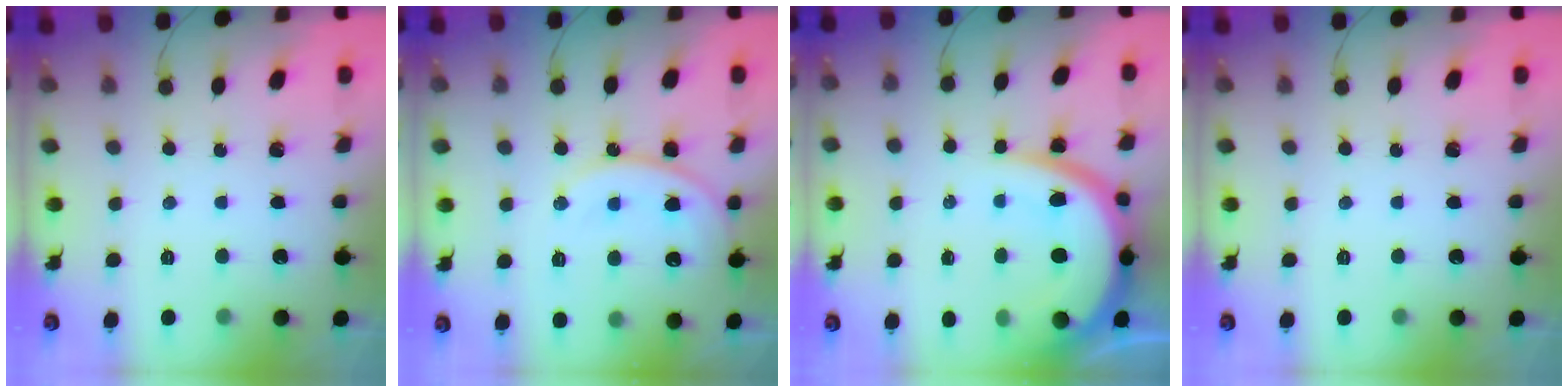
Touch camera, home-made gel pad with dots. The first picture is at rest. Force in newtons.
{"total": 13.6, "press": 13.6, "slide": 1.2}
{"total": 13.7, "press": 13.6, "slide": 1.4}
{"total": 0.0}